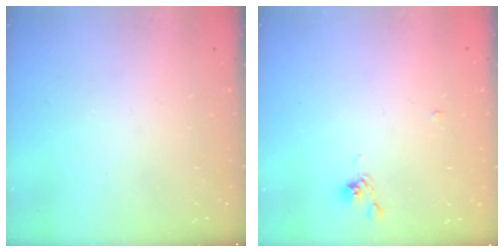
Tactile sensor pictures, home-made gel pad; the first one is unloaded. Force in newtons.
{"total": 2.9, "press": 2.8, "slide": 0.5}